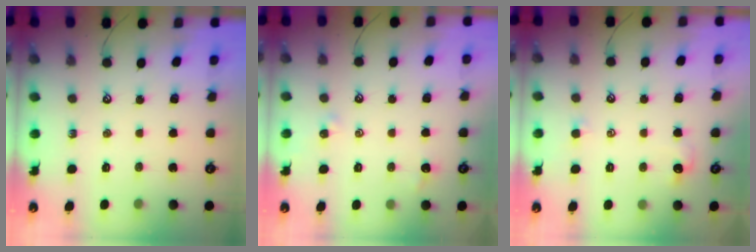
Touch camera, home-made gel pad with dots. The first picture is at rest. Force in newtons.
{"total": 0.8, "press": 0.5, "slide": 0.5}
{"total": 1.0, "press": 0.7, "slide": 0.7}